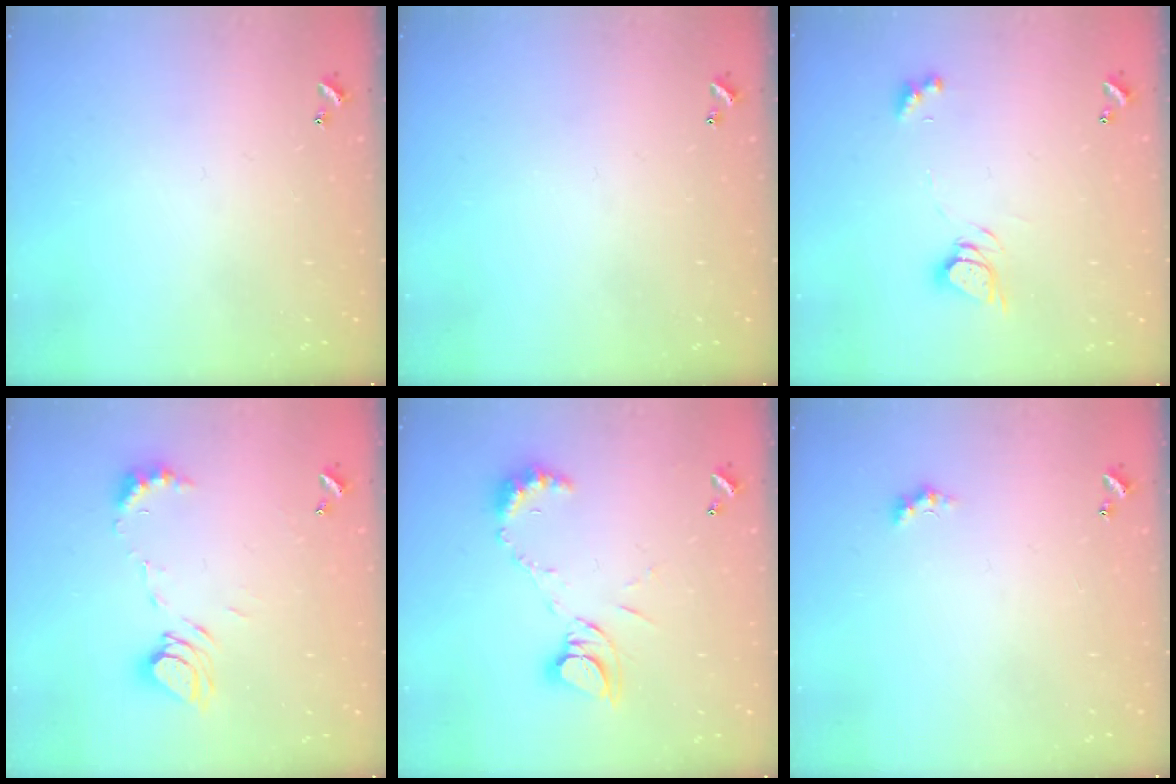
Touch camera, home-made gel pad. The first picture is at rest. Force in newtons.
{"total": 0.0}
{"total": 5.0, "press": 5.0, "slide": 0.3}
{"total": 8.6, "press": 8.5, "slide": 1.1}
{"total": 10.0, "press": 10.0, "slide": 0.9}
{"total": 1.1, "press": 1.1, "slide": 0.4}